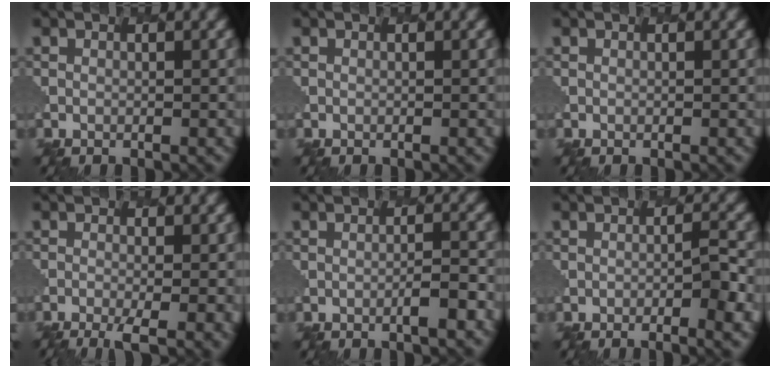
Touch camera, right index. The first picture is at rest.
{"total": 0.0}
{"total": 0.0}
{"total": 3.7, "force": [-2.0, 0.6, 3.1], "torque": [-0.055, 0.001, -0.030]}
{"total": 1.4, "force": [-0.9, -0.1, 1.1], "torque": [-0.028, 0.009, -0.018]}
{"total": 2.9, "force": [-1.4, 0.2, 2.5], "torque": [-0.051, 0.005, -0.022]}